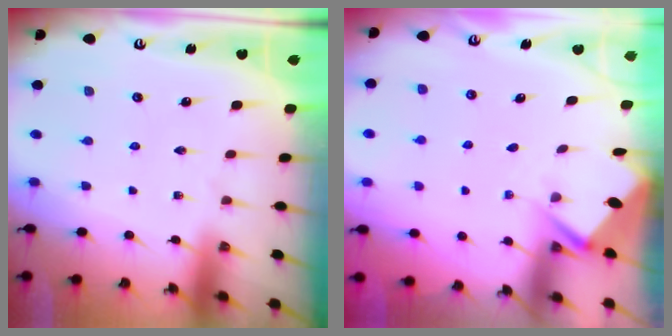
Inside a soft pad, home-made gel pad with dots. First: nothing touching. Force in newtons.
{"total": 2.9, "press": 2.9, "slide": 0.3}